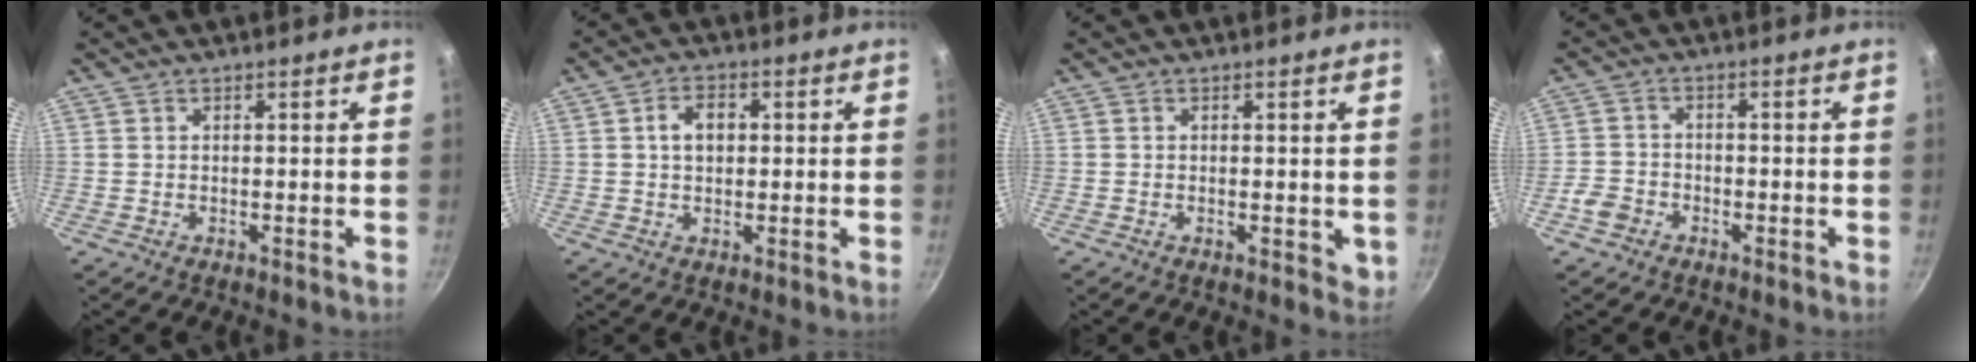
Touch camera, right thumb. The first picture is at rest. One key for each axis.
{"total": 4.9, "fx": 0.8, "fy": 3.4, "fz": 3.4, "tx": -0.042, "ty": 0.010, "tz": 0.009}
{"total": 2.7, "fx": -0.1, "fy": 1.3, "fz": 2.4, "tx": -0.028, "ty": -0.007, "tz": 0.000}
{"total": 4.0, "fx": -2.3, "fy": 2.9, "fz": 1.4, "tx": -0.025, "ty": 0.027, "tz": -0.040}